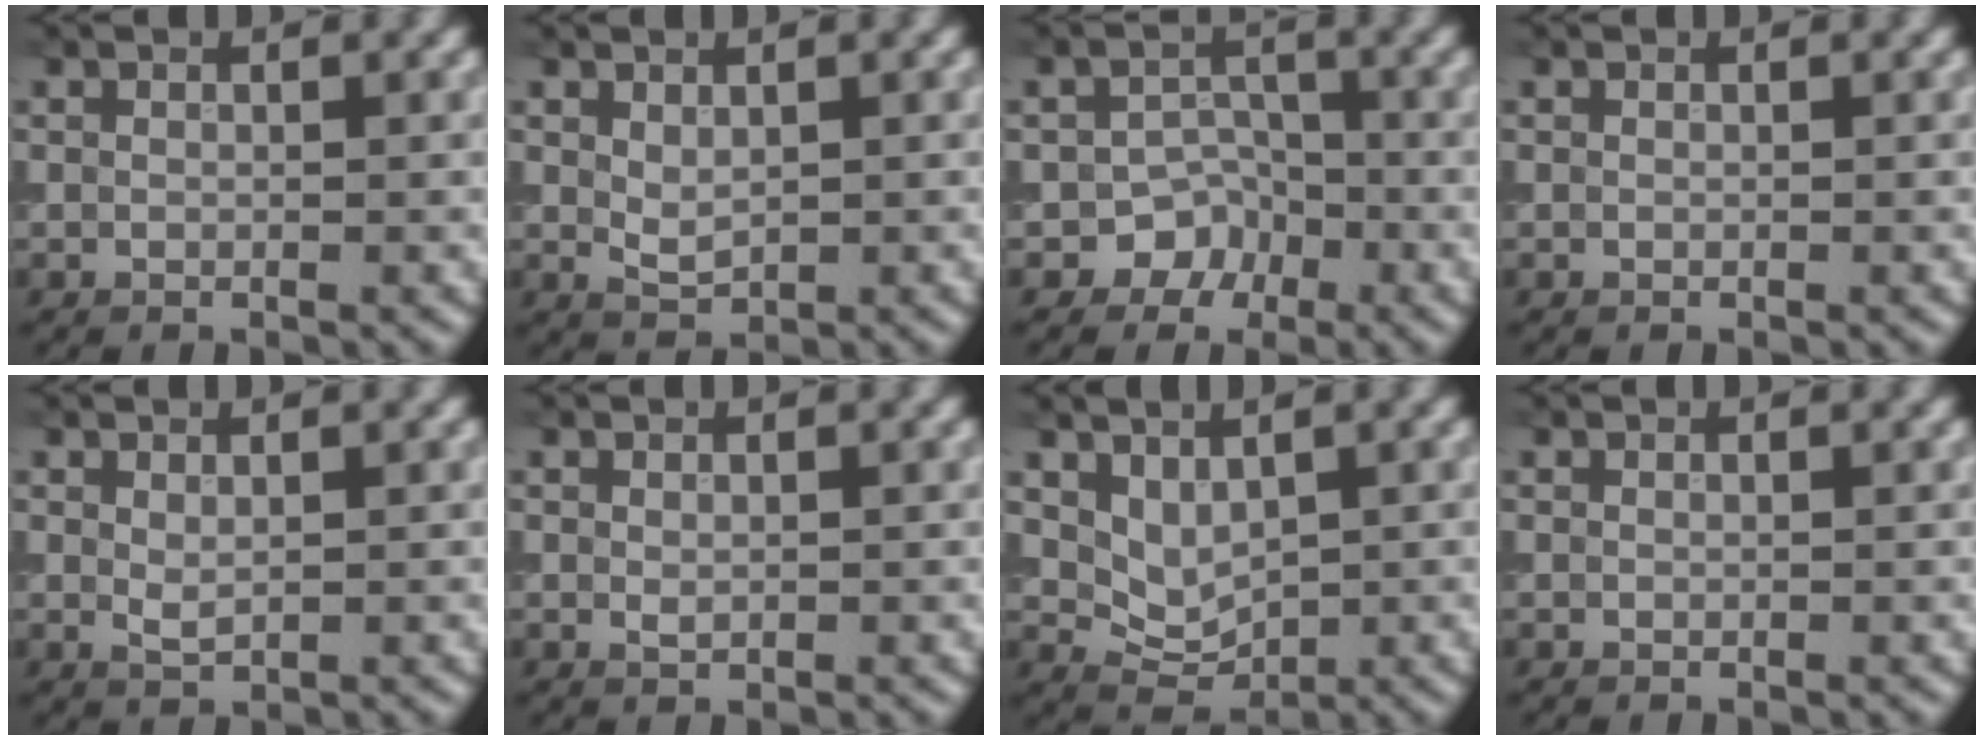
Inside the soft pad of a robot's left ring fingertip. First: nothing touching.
{"total": 1.5, "force": [0.4, 0.9, 1.1], "torque": [-0.022, -0.003, 0.016]}
{"total": 2.9, "force": [-1.6, 2.4, 0.5], "torque": [0.008, 0.013, -0.025]}
{"total": 0.0}
{"total": 1.0, "force": [0.4, 0.5, 0.8], "torque": [-0.018, -0.002, 0.012]}
{"total": 0.7, "force": [0.0, 0.5, 0.5], "torque": [-0.009, -0.002, 0.002]}
{"total": 2.6, "force": [1.1, 1.7, 1.5], "torque": [-0.029, -0.008, 0.029]}
{"total": 0.0}